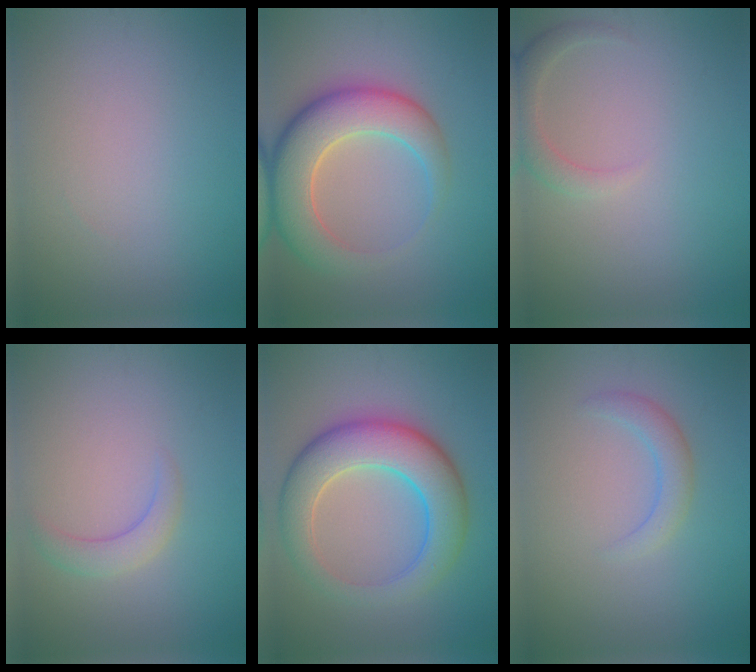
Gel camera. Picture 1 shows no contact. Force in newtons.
{"total": 8.0, "press": 8.0, "slide": 0.5}
{"total": 2.2, "press": 2.2, "slide": 0.3}
{"total": 2.1, "press": 2.0, "slide": 0.3}
{"total": 8.2, "press": 8.2, "slide": 0.6}
{"total": 2.1, "press": 2.0, "slide": 0.3}